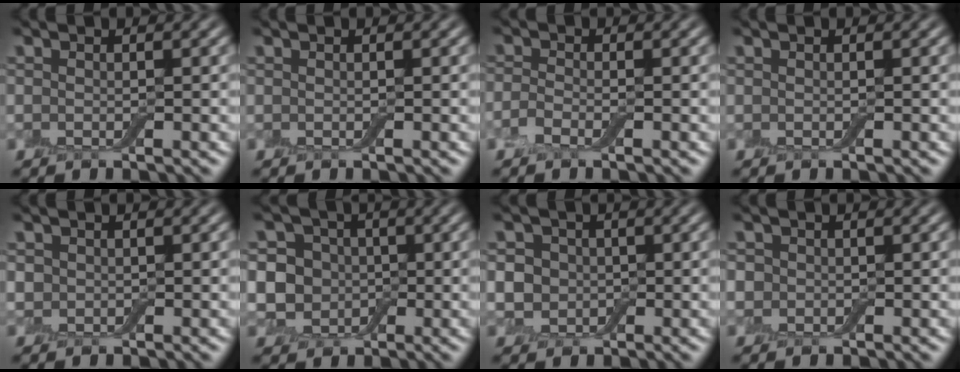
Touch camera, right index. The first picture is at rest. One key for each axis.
{"total": 0.0}
{"total": 1.5, "fx": -0.9, "fy": 0.7, "fz": 1.0, "tx": -0.025, "ty": 0.000, "tz": -0.023}
{"total": 0.0}
{"total": 1.1, "fx": 0.1, "fy": 1.1, "fz": 0.2, "tx": 0.000, "ty": 0.000, "tz": -0.003}
{"total": 7.8, "fx": -0.1, "fy": 7.2, "fz": 3.1, "tx": -0.064, "ty": 0.033, "tz": -0.039}
{"total": 4.5, "fx": 0.1, "fy": 4.1, "fz": 1.8, "tx": -0.021, "ty": 0.017, "tz": -0.022}
{"total": 1.7, "fx": 0.0, "fy": 1.7, "fz": 0.4, "tx": -0.003, "ty": 0.002, "tz": -0.006}